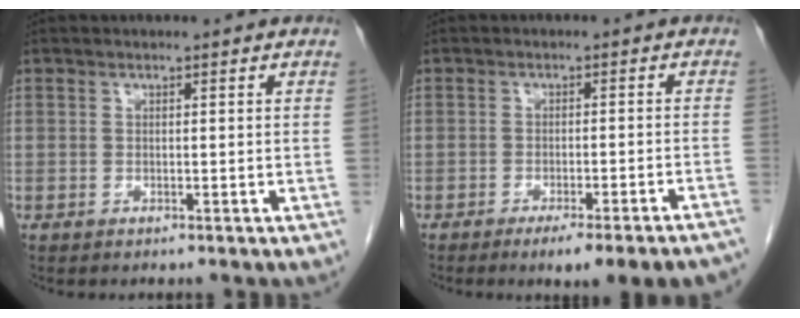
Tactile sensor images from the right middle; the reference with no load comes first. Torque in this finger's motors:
{"motor_torque": [1.09, -1.04, 0.16, 0.10]}